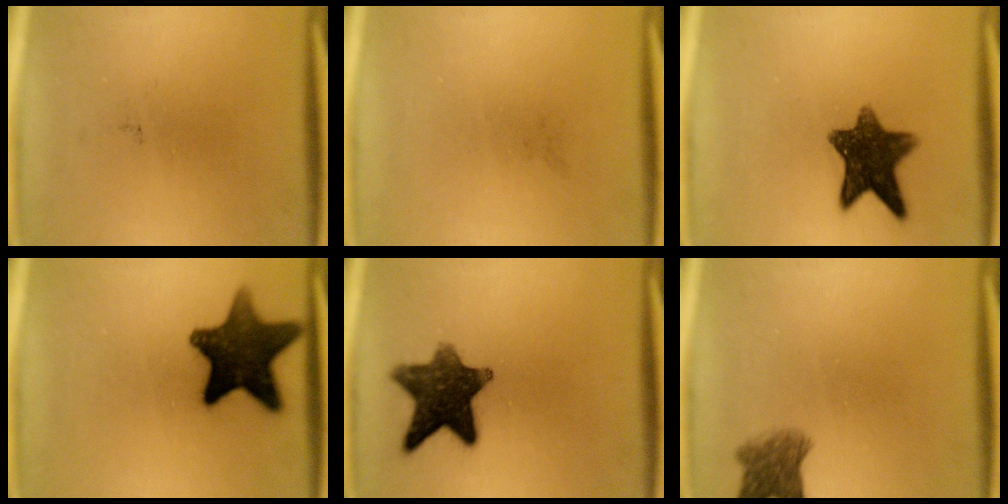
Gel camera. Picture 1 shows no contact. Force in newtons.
{"total": 0.0}
{"total": 10.8}
{"total": 14.4}
{"total": 11.3}
{"total": 4.4}